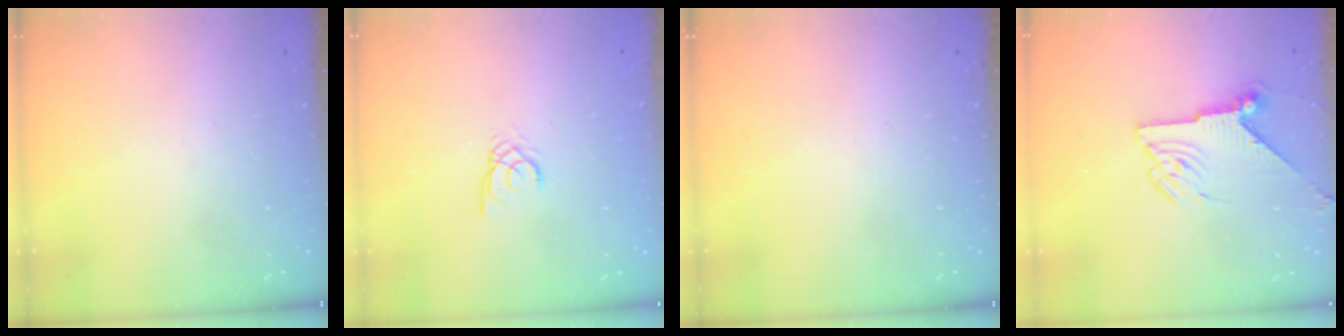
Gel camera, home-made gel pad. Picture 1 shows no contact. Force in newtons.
{"total": 1.8, "press": 1.8, "slide": 0.2}
{"total": 0.0}
{"total": 8.3, "press": 8.3, "slide": 0.3}